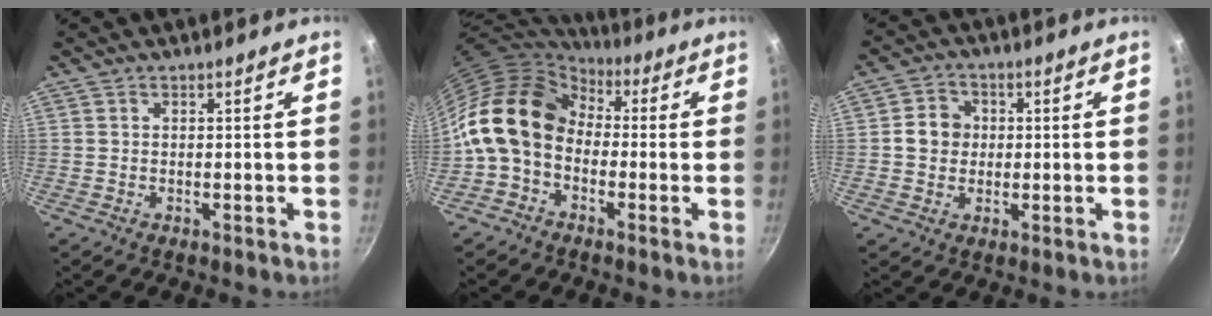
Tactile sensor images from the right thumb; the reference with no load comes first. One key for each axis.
{"total": 15.6, "fx": 0.2, "fy": 12.0, "fz": 10.0, "tx": -0.171, "ty": 0.038, "tz": -0.018}
{"total": 5.5, "fx": 0.3, "fy": 5.0, "fz": 2.4, "tx": -0.014, "ty": 0.008, "tz": -0.006}